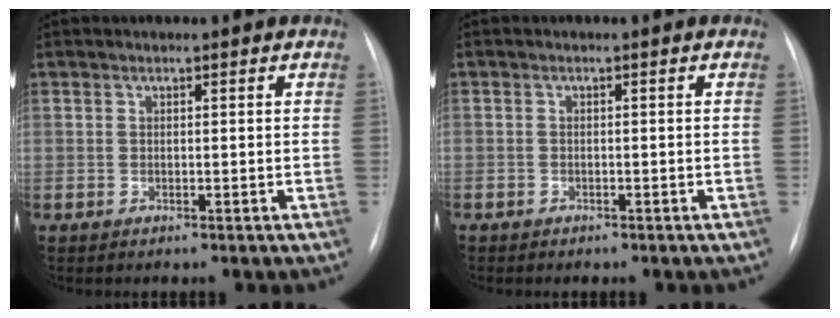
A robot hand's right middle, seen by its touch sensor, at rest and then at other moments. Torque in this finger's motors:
{"motor_torque": [0.66, -0.79, -0.01, -0.07]}